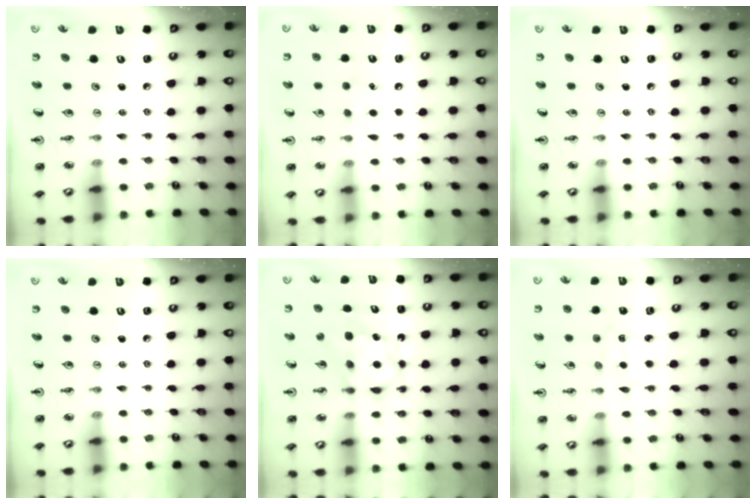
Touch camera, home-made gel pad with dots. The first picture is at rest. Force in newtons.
{"total": 6.6, "press": 6.5, "slide": 0.7}
{"total": 0.0}
{"total": 0.0}
{"total": 6.1, "press": 6.0, "slide": 0.4}
{"total": 2.9, "press": 2.9, "slide": 0.4}